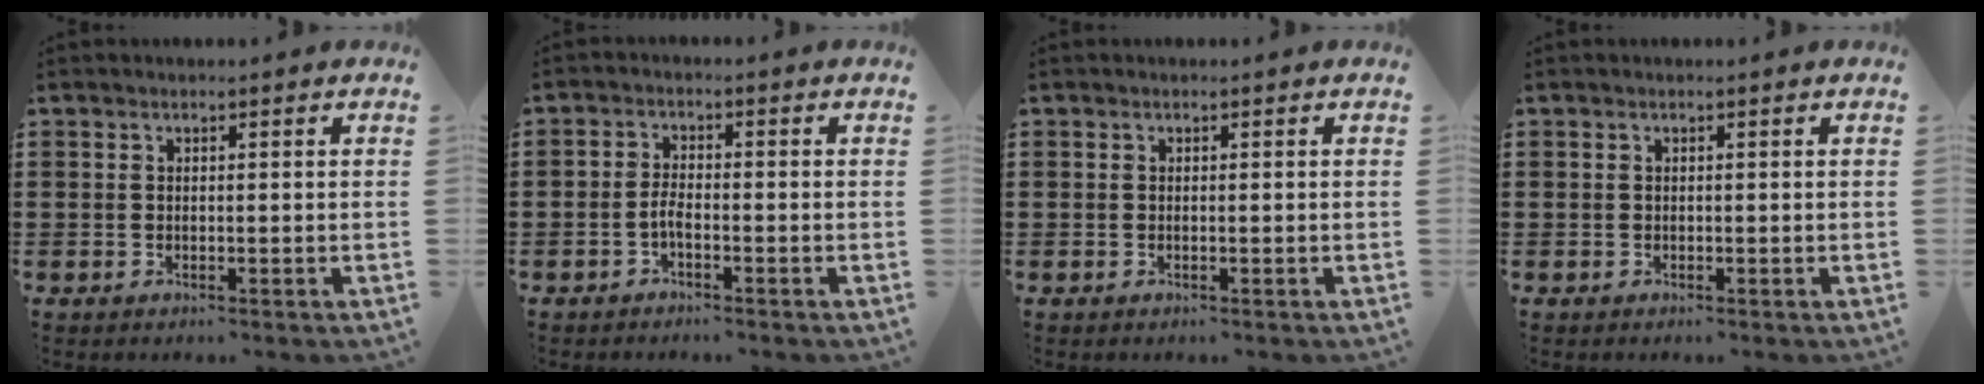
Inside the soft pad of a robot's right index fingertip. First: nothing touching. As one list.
[{"total": 2.2, "force": [-1.3, 0.7, 1.6], "torque": [-0.040, 0.000, -0.028]}, {"total": 0.0}, {"total": 0.0}]